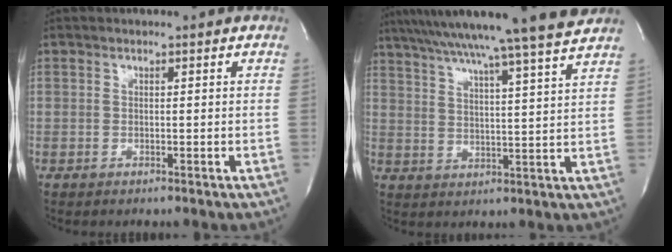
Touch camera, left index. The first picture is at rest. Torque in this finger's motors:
{"motor_torque": [0.83, -0.74, 0.80, 0.21]}